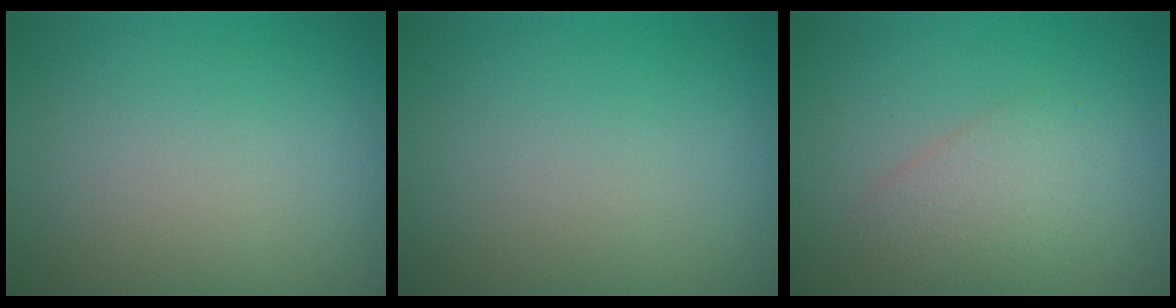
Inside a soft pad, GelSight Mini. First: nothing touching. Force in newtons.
{"total": 0.0}
{"total": 2.2, "press": 2.2, "slide": 0.0}